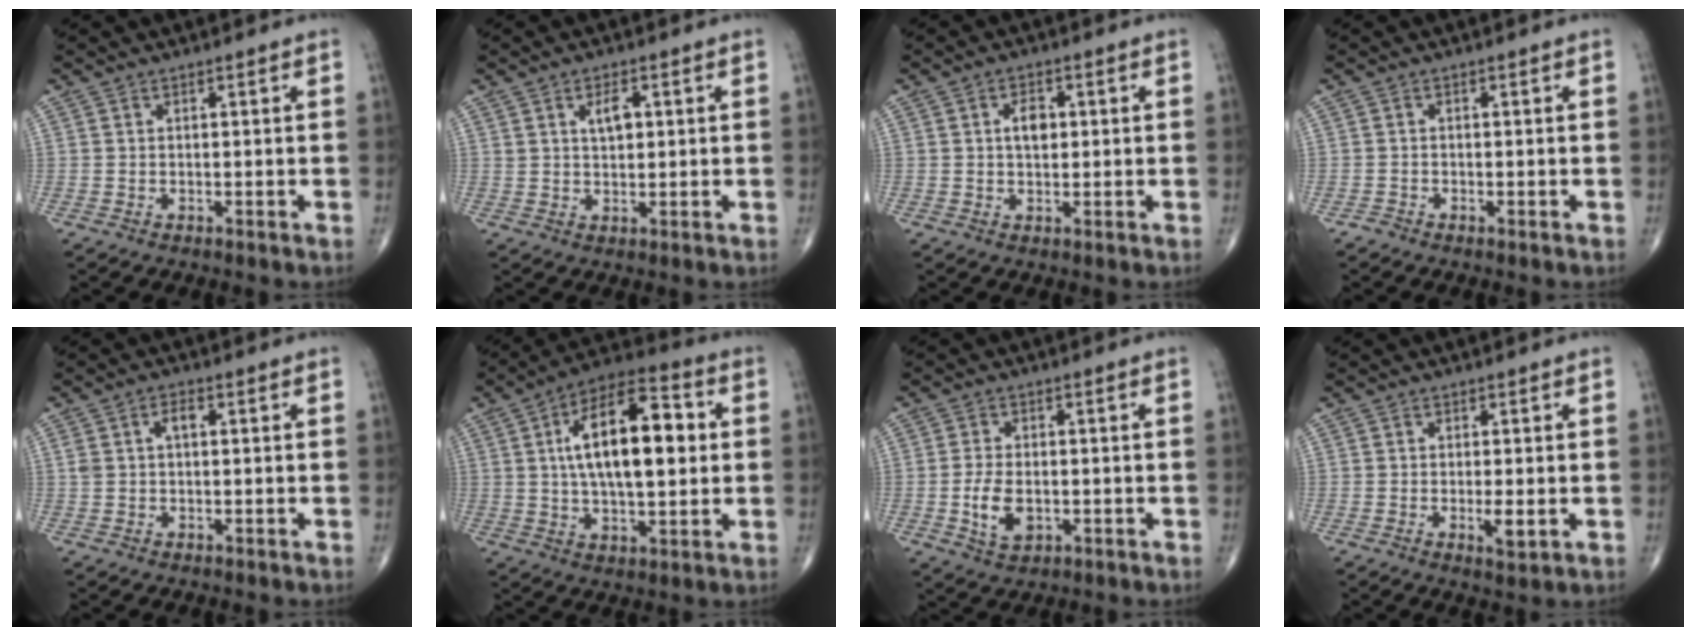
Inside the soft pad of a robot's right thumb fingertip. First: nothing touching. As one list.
[{"total": 3.9, "force": [1.3, 2.0, 3.0], "torque": [-0.044, -0.007, 0.022]}, {"total": 3.9, "force": [0.7, 2.4, 3.0], "torque": [-0.042, 0.002, 0.009]}, {"total": 0.7, "force": [-0.6, 0.3, 0.1], "torque": [-0.001, 0.000, -0.016]}, {"total": 3.3, "force": [0.7, 1.8, 2.6], "torque": [-0.056, 0.013, 0.013]}, {"total": 19.4, "force": [2.9, 8.7, 17.1], "torque": [-0.265, 0.017, 0.041]}, {"total": 6.5, "force": [-1.2, 3.8, 5.0], "torque": [-0.089, -0.003, -0.017]}, {"total": 3.3, "force": [-0.6, 0.9, 3.1], "torque": [-0.051, -0.008, -0.010]}]